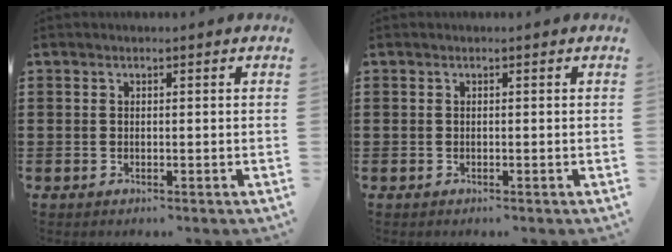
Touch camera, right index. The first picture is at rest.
{"total": 0.0}